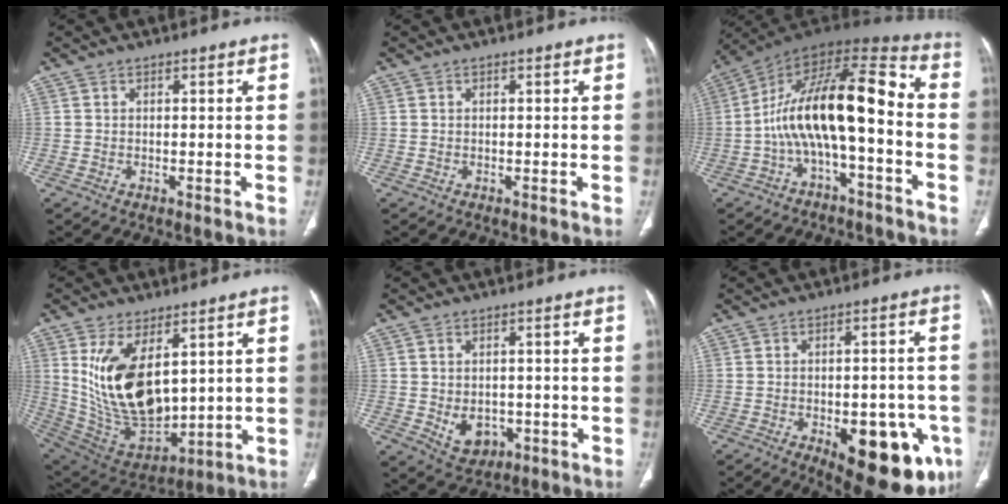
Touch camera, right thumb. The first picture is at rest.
{"total": 0.0}
{"total": 17.7, "force": [-3.1, 6.8, 16.0], "torque": [-0.271, 0.086, -0.057]}
{"total": 18.3, "force": [5.2, 9.7, 14.6], "torque": [-0.250, -0.026, 0.130]}
{"total": 6.1, "force": [-1.3, 4.6, 3.8], "torque": [-0.043, 0.003, -0.002]}
{"total": 18.4, "force": [-7.2, 8.3, 14.7], "torque": [-0.137, 0.019, -0.076]}